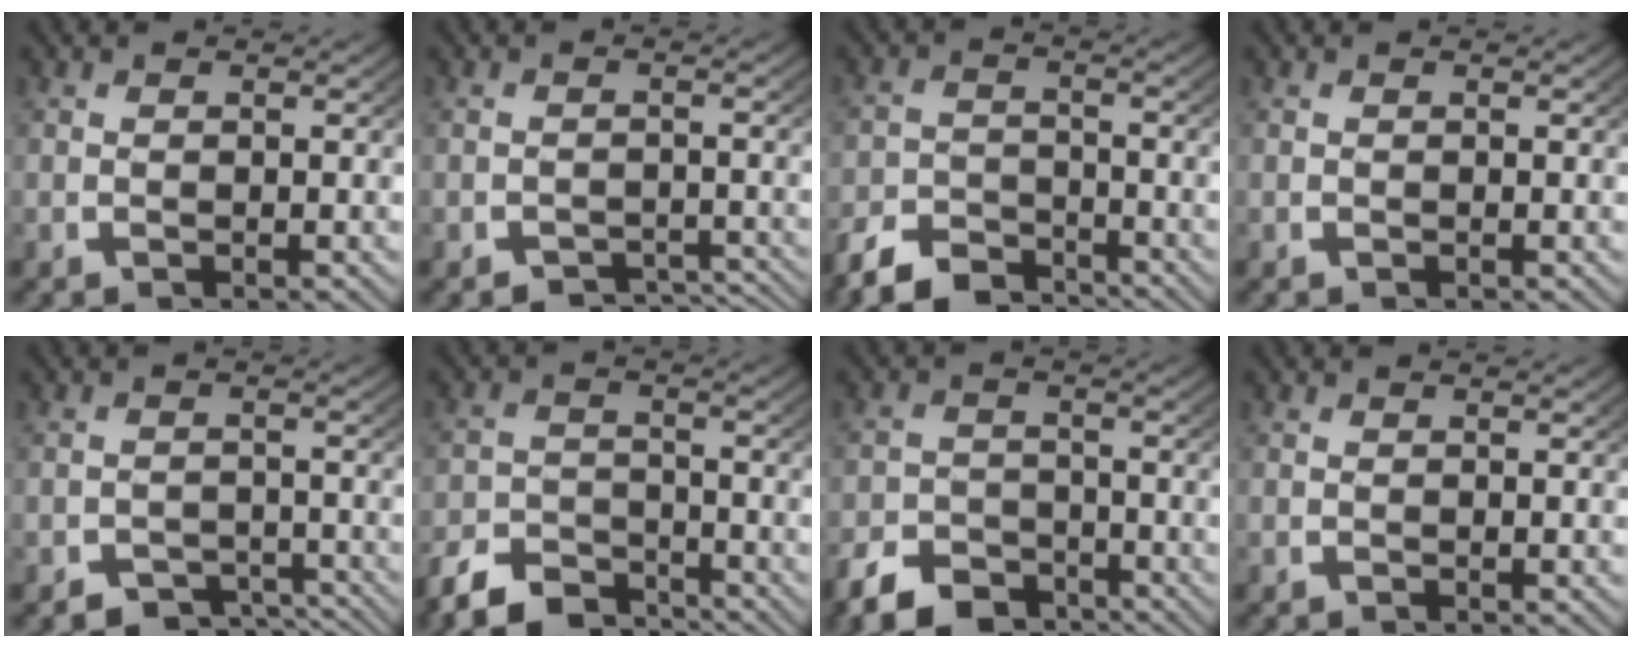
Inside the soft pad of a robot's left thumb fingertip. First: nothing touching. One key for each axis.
{"total": 3.6, "fx": -2.8, "fy": 1.6, "fz": 1.4, "tx": -0.012, "ty": -0.012, "tz": -0.045}
{"total": 5.7, "fx": -4.8, "fy": 2.5, "fz": 1.7, "tx": -0.027, "ty": -0.015, "tz": -0.086}
{"total": 0.0}
{"total": 4.3, "fx": -3.1, "fy": 2.4, "fz": 1.8, "tx": -0.020, "ty": -0.020, "tz": -0.053}
{"total": 6.2, "fx": -5.2, "fy": 2.9, "fz": 2.0, "tx": -0.032, "ty": -0.017, "tz": -0.092}
{"total": 7.1, "fx": -5.2, "fy": 4.4, "fz": 2.1, "tx": -0.030, "ty": -0.026, "tz": -0.088}
{"total": 0.0}